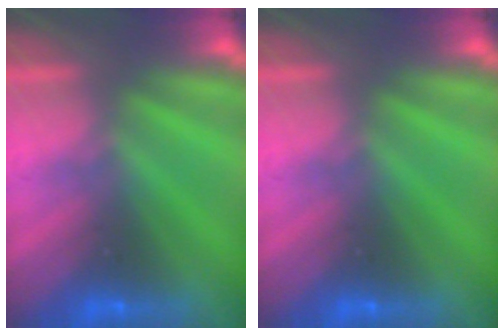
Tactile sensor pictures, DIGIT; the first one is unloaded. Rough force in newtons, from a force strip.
{"total": 0.0}